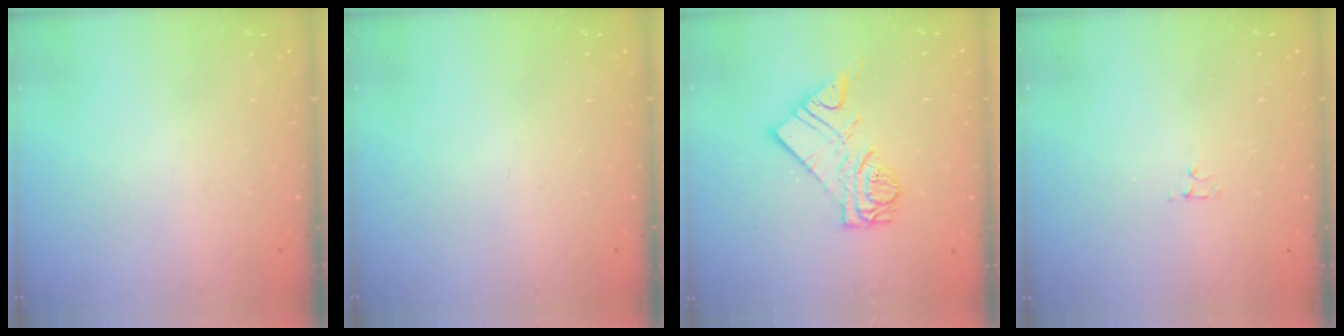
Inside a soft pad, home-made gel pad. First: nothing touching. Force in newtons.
{"total": 0.0}
{"total": 11.0, "press": 11.0, "slide": 1.1}
{"total": 3.1, "press": 3.0, "slide": 0.4}